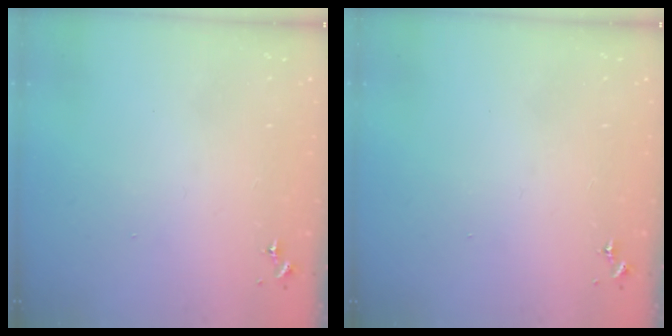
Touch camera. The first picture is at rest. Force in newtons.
{"total": 0.0}